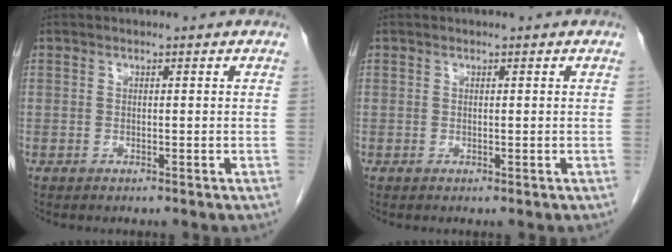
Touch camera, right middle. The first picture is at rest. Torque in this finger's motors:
{"motor_torque": [0.00, 0.00, 0.00, 0.00]}